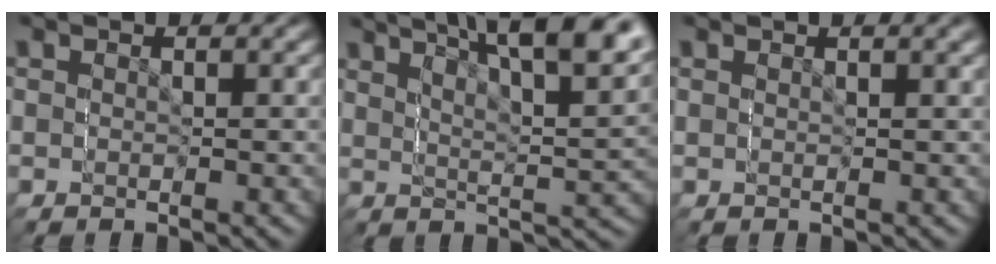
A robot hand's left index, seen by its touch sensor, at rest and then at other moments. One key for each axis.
{"total": 8.8, "fx": 6.7, "fy": 1.9, "fz": 5.4, "tx": -0.073, "ty": 0.047, "tz": 0.079}
{"total": 0.8, "fx": 0.1, "fy": -0.8, "fz": -0.1, "tx": 0.000, "ty": 0.010, "tz": 0.000}